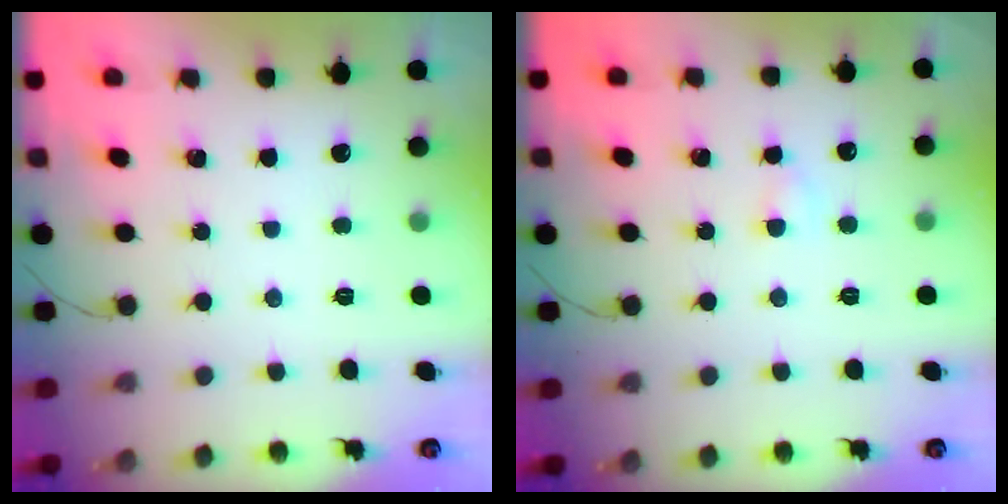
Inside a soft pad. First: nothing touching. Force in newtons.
{"total": 2.7, "press": 2.5, "slide": 1.0}